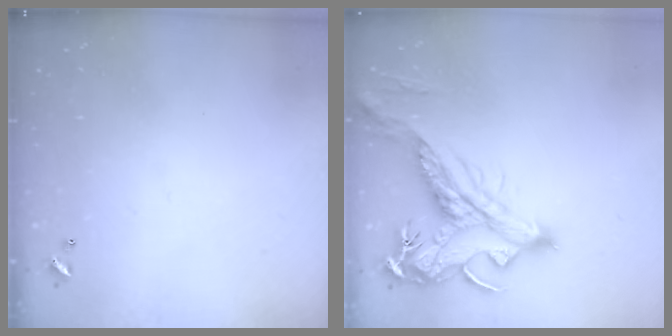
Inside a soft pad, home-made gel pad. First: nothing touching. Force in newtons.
{"total": 5.0, "press": 4.6, "slide": 1.8}